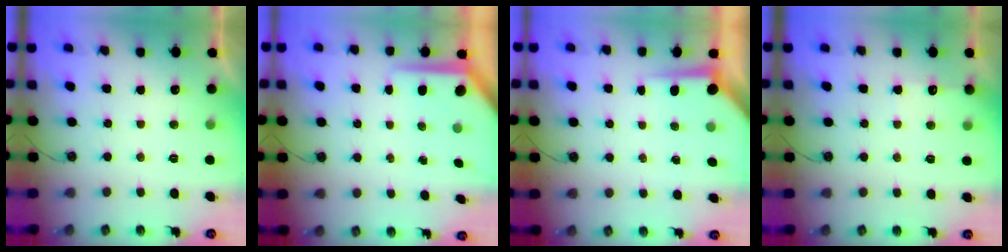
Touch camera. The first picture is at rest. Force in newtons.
{"total": 6.4, "press": 6.4, "slide": 0.5}
{"total": 4.1, "press": 4.1, "slide": 0.4}
{"total": 3.8, "press": 3.8, "slide": 0.5}